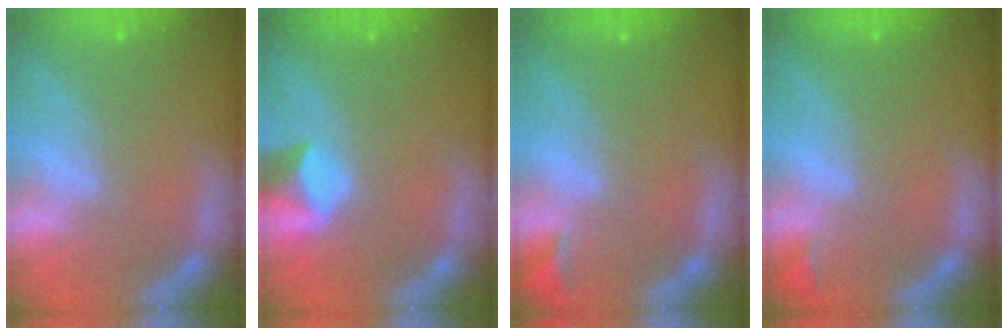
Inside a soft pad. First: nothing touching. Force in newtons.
{"total": 3.0}
{"total": 1.4}
{"total": 0.9}